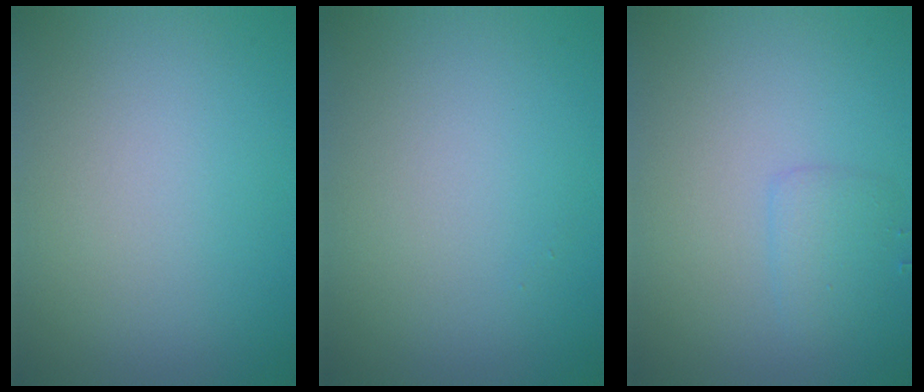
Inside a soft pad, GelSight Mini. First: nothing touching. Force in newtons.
{"total": 0.0}
{"total": 1.5, "press": 1.5, "slide": 0.2}